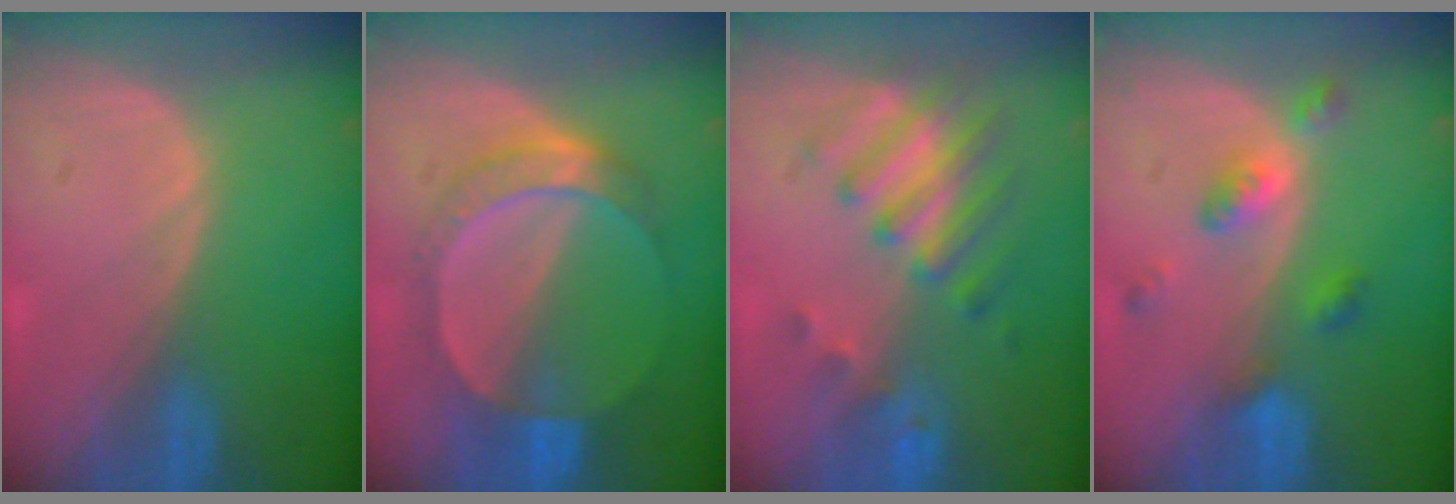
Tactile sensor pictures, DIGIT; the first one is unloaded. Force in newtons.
{"total": 6.8, "press": 6.8, "slide": 0.8}
{"total": 8.0, "press": 7.0, "slide": 3.9}
{"total": 5.2, "press": 4.7, "slide": 2.2}